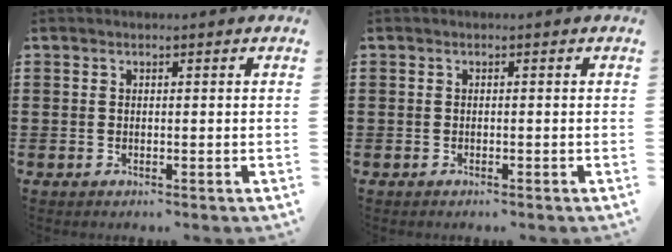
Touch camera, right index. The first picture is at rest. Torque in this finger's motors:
{"motor_torque": [-0.06, 0.10, -0.03, 0.01]}